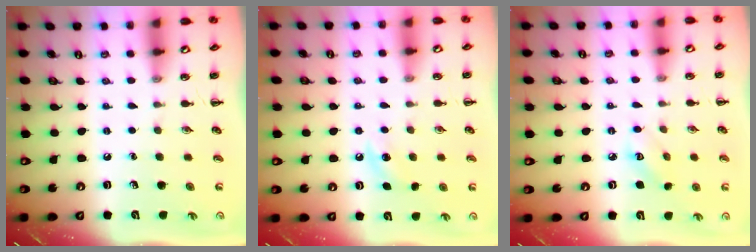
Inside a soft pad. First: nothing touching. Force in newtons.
{"total": 5.5, "press": 5.3, "slide": 1.6}
{"total": 3.8, "press": 3.7, "slide": 0.9}